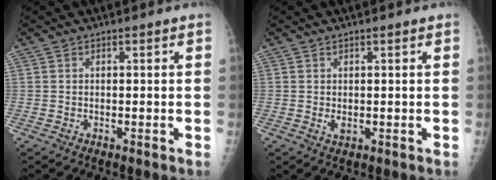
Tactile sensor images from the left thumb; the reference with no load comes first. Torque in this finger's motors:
{"motor_torque": [0.10, 0.27, 0.20, 0.20, 0.00]}